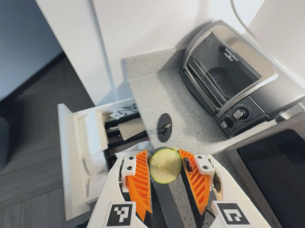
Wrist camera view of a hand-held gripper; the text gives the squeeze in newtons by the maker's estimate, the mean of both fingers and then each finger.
{"total": 8.1, "left": 8.3, "right": 7.9}